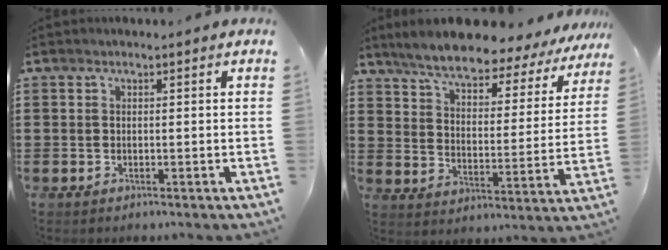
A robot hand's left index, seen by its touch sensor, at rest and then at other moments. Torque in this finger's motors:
{"motor_torque": [1.08, -1.06, 1.05, 0.21]}